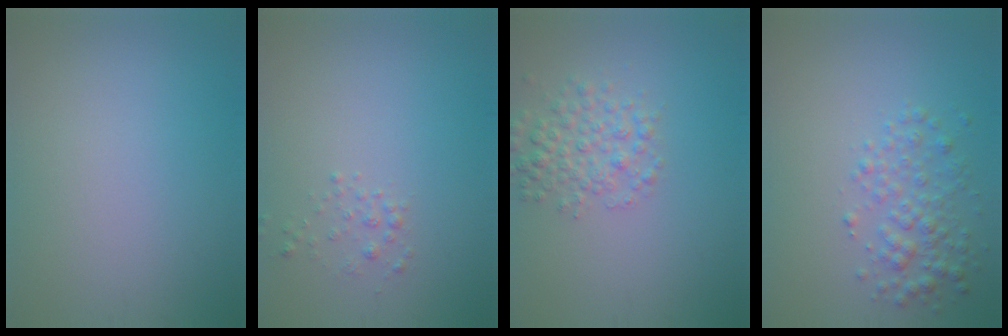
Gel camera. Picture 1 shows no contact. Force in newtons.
{"total": 1.0, "press": 1.0, "slide": 0.1}
{"total": 3.2, "press": 3.2, "slide": 0.1}
{"total": 2.8, "press": 2.8, "slide": 0.1}